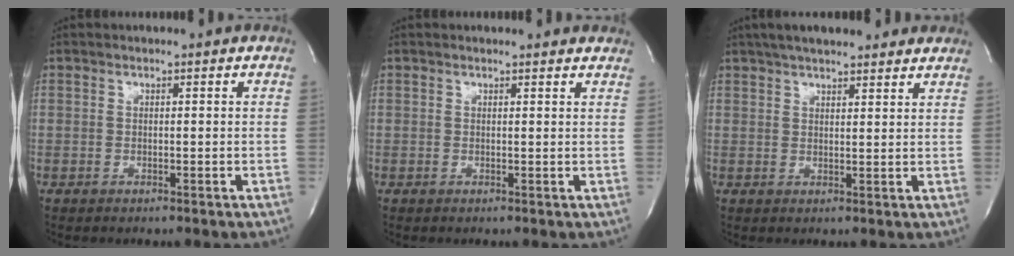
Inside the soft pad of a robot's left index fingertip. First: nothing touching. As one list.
[{"total": 4.5, "force": [4.3, 0.9, 0.9], "torque": [-0.011, 0.001, 0.034]}, {"total": 13.2, "force": [11.2, 2.9, 6.5], "torque": [-0.093, 0.039, 0.150]}]